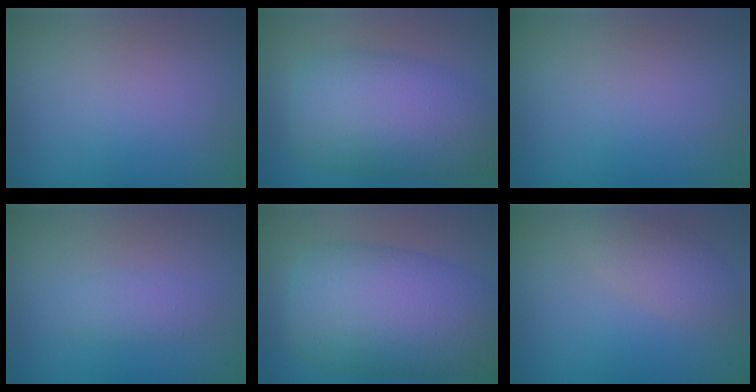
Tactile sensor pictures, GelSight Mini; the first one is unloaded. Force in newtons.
{"total": 8.4, "press": 8.4, "slide": 0.2}
{"total": 0.0}
{"total": 1.5, "press": 1.5, "slide": 0.1}
{"total": 10.3, "press": 10.3, "slide": 0.4}
{"total": 2.5, "press": 2.5, "slide": 0.1}